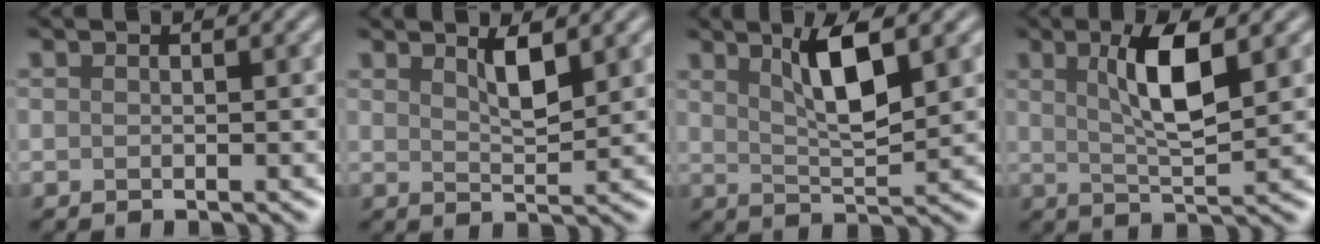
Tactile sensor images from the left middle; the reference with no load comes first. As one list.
[{"total": 2.2, "force": [1.1, 0.4, 1.8], "torque": [-0.031, -0.005, 0.027]}, {"total": 4.5, "force": [1.7, 1.0, 4.0], "torque": [-0.073, -0.006, 0.038]}, {"total": 4.9, "force": [1.2, 1.1, 4.6], "torque": [-0.084, -0.003, 0.029]}]